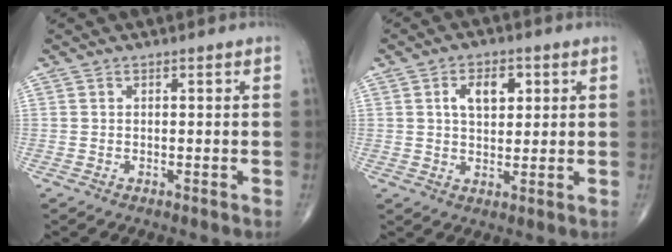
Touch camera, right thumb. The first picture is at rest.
{"total": 6.5, "force": [2.0, 3.9, 4.8], "torque": [-0.060, -0.004, 0.033]}